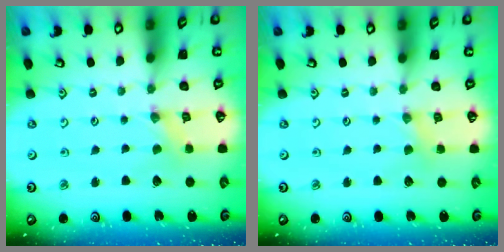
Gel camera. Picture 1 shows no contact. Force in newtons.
{"total": 2.3, "press": 2.3, "slide": 0.4}